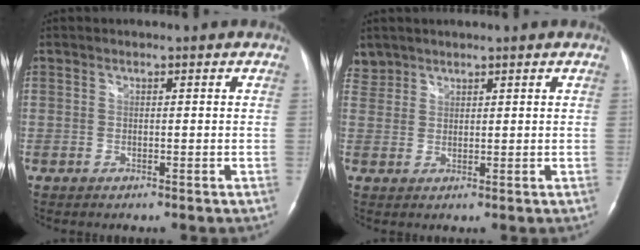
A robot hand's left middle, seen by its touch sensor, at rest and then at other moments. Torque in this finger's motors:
{"motor_torque": [0.08, -0.05, 0.02, -0.01]}